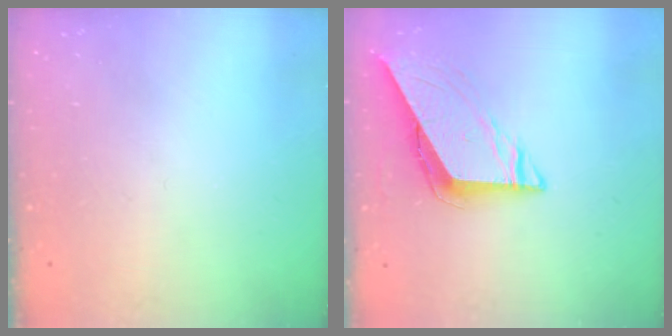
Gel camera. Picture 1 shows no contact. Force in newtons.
{"total": 7.4, "press": 7.4, "slide": 0.6}